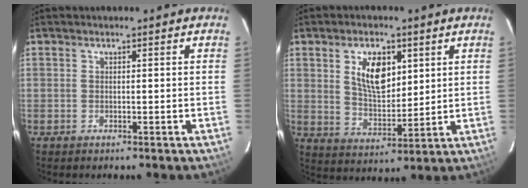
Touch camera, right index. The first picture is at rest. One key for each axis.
{"total": 9.6, "fx": 3.6, "fy": 5.1, "fz": 7.4, "tx": -0.131, "ty": 0.005, "tz": 0.073}